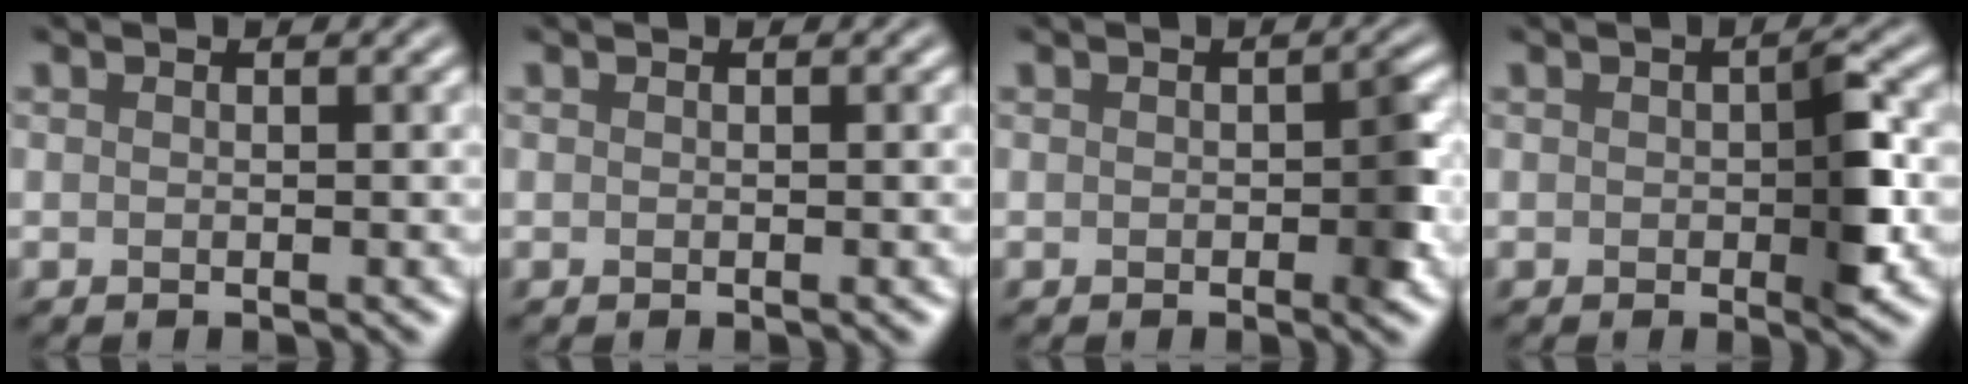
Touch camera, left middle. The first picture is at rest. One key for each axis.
{"total": 0.0}
{"total": 2.6, "fx": -0.3, "fy": 1.3, "fz": 2.2, "tx": -0.025, "ty": -0.001, "tz": -0.005}
{"total": 3.6, "fx": -0.2, "fy": 1.3, "fz": 3.3, "tx": -0.045, "ty": -0.001, "tz": -0.002}